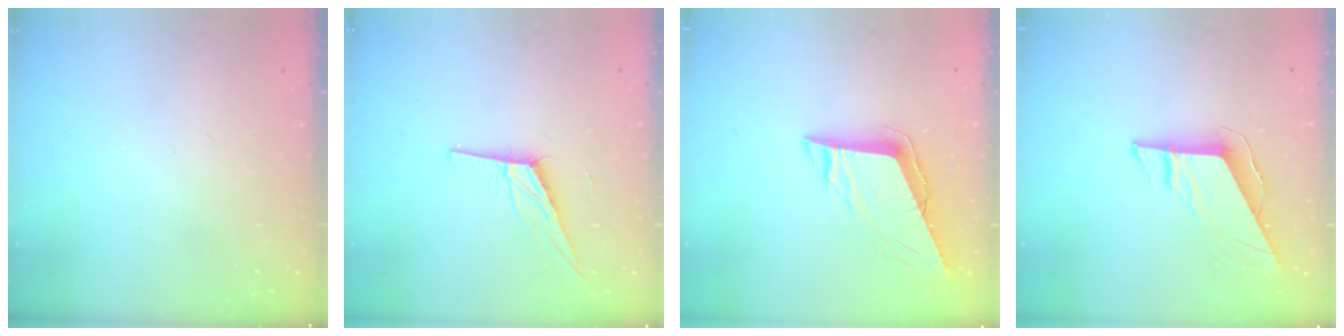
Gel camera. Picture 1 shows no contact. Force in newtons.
{"total": 10.8, "press": 10.4, "slide": 2.7}
{"total": 9.0, "press": 8.7, "slide": 2.5}
{"total": 9.0, "press": 9.0, "slide": 0.4}